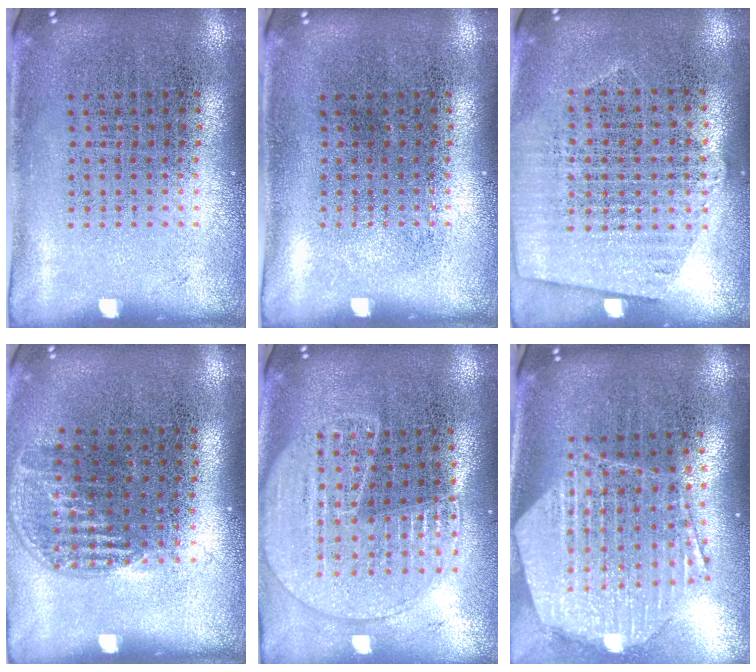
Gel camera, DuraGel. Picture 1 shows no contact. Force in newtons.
{"total": 0.0}
{"total": 1.3, "press": 1.2, "slide": 0.5}
{"total": 1.1, "press": 1.0, "slide": 0.6}
{"total": 1.7, "press": 1.6, "slide": 0.6}
{"total": 2.5, "press": 2.1, "slide": 1.4}